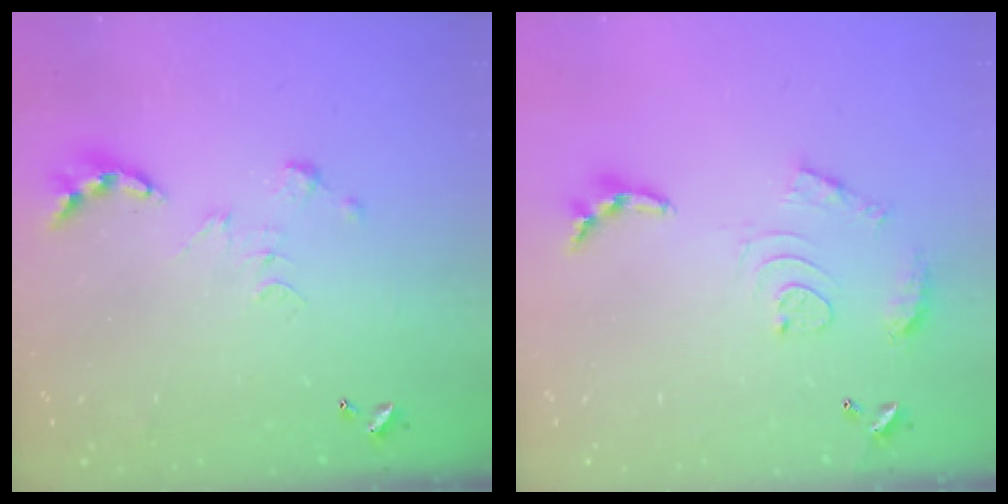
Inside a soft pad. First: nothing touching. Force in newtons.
{"total": 12.6, "press": 12.5, "slide": 1.3}